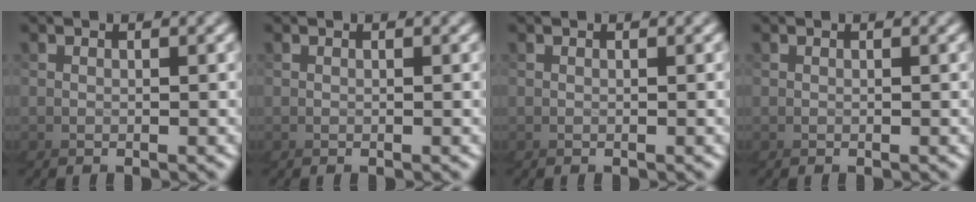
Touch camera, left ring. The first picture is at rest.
{"total": 0.0}
{"total": 0.0}
{"total": 0.0}